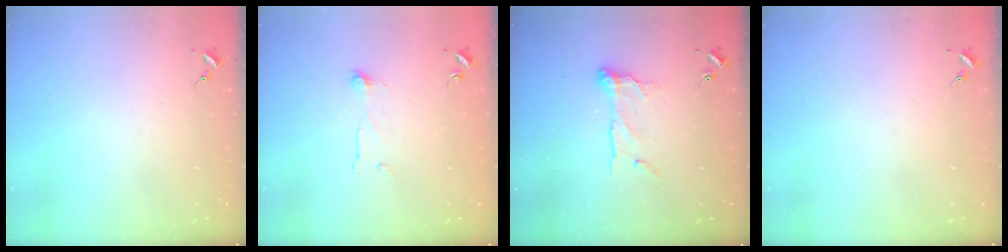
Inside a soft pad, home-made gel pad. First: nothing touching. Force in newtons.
{"total": 4.0, "press": 4.0, "slide": 0.3}
{"total": 11.4, "press": 11.3, "slide": 1.0}
{"total": 0.0}